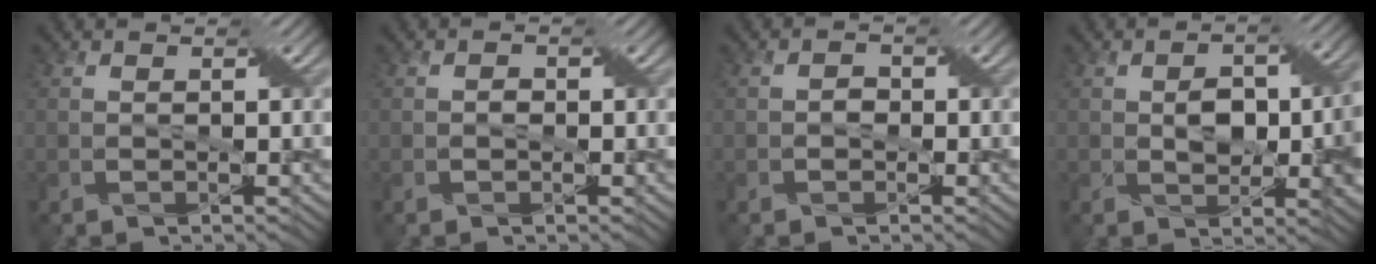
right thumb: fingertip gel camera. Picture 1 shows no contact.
{"total": 0.7, "force": [-0.2, 0.6, 0.4], "torque": [-0.006, 0.000, -0.006]}
{"total": 1.1, "force": [-0.4, 0.9, 0.5], "torque": [-0.010, 0.002, -0.011]}
{"total": 7.5, "force": [-0.2, 4.2, 6.2], "torque": [-0.095, -0.003, -0.001]}